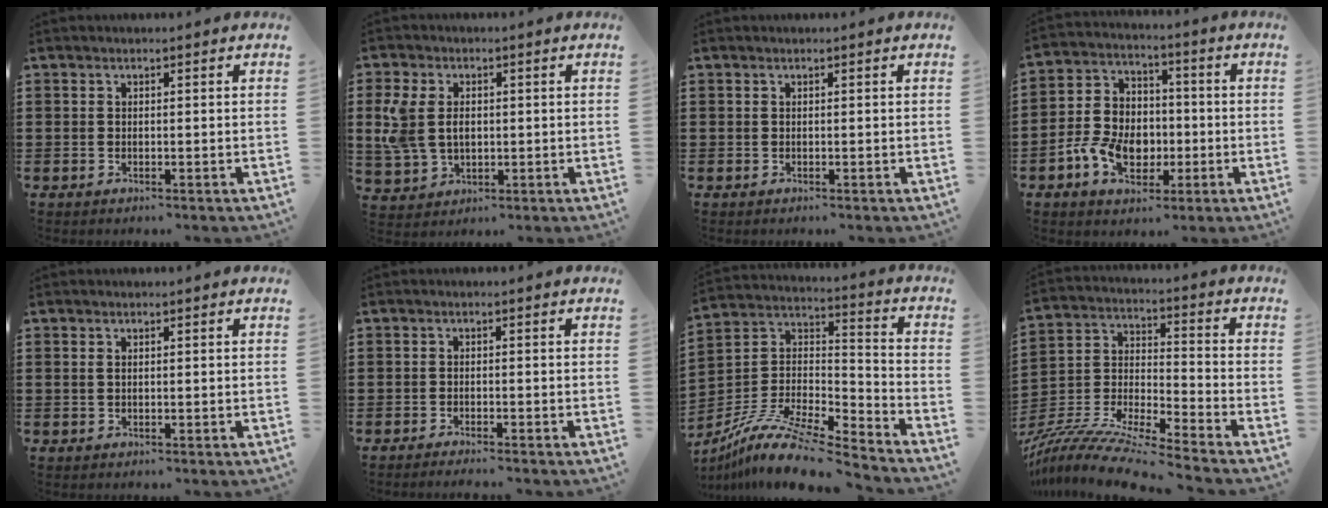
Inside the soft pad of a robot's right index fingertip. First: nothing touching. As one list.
[{"total": 5.8, "force": [0.7, 4.3, 3.8], "torque": [-0.107, 0.007, 0.006]}, {"total": 0.0}, {"total": 8.6, "force": [-2.5, 6.6, 4.9], "torque": [-0.104, 0.017, -0.044]}, {"total": 0.6, "force": [0.1, 0.3, 0.5], "torque": [-0.012, 0.001, 0.002]}, {"total": 1.2, "force": [-1.2, -0.1, 0.1], "torque": [-0.004, 0.001, -0.025]}, {"total": 11.6, "force": [-9.5, 2.5, 6.2], "torque": [-0.121, 0.024, -0.187]}, {"total": 9.5, "force": [-8.8, 0.0, 3.6], "torque": [-0.083, -0.004, -0.184]}]